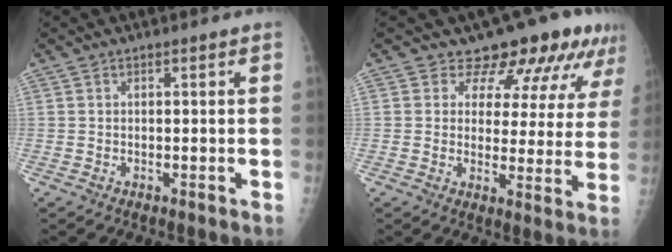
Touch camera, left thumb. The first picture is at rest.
{"total": 13.0, "force": [10.3, 6.4, 4.5], "torque": [-0.012, -0.054, 0.107]}